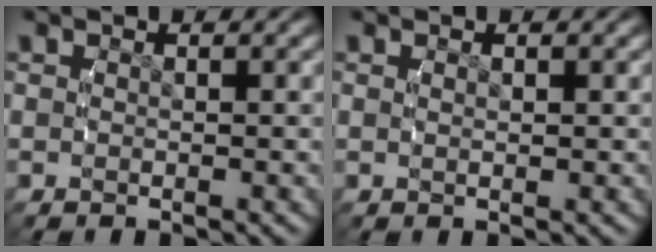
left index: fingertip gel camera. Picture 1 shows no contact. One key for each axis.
{"total": 0.7, "fx": 0.2, "fy": -0.3, "fz": 0.6, "tx": -0.010, "ty": -0.003, "tz": 0.007}